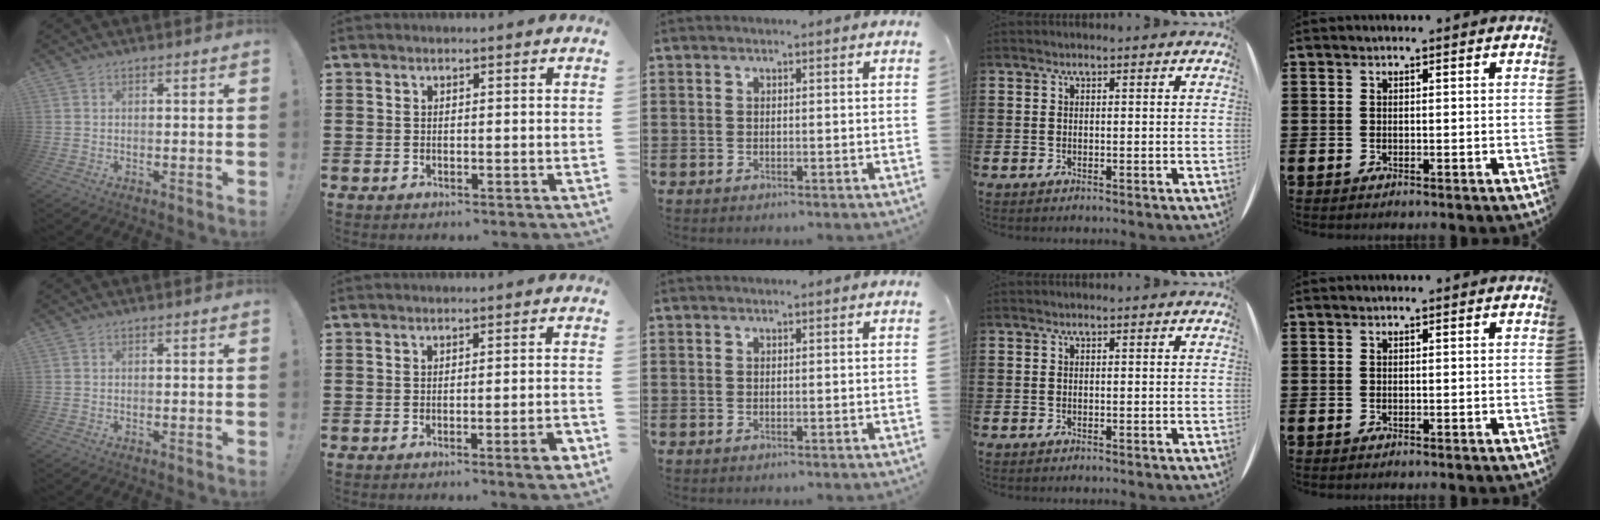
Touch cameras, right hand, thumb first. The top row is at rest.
{"index": {"total": 3.3, "force": [-1.4, 0.2, 2.9], "torque": [-0.045, -0.009, -0.021]}}